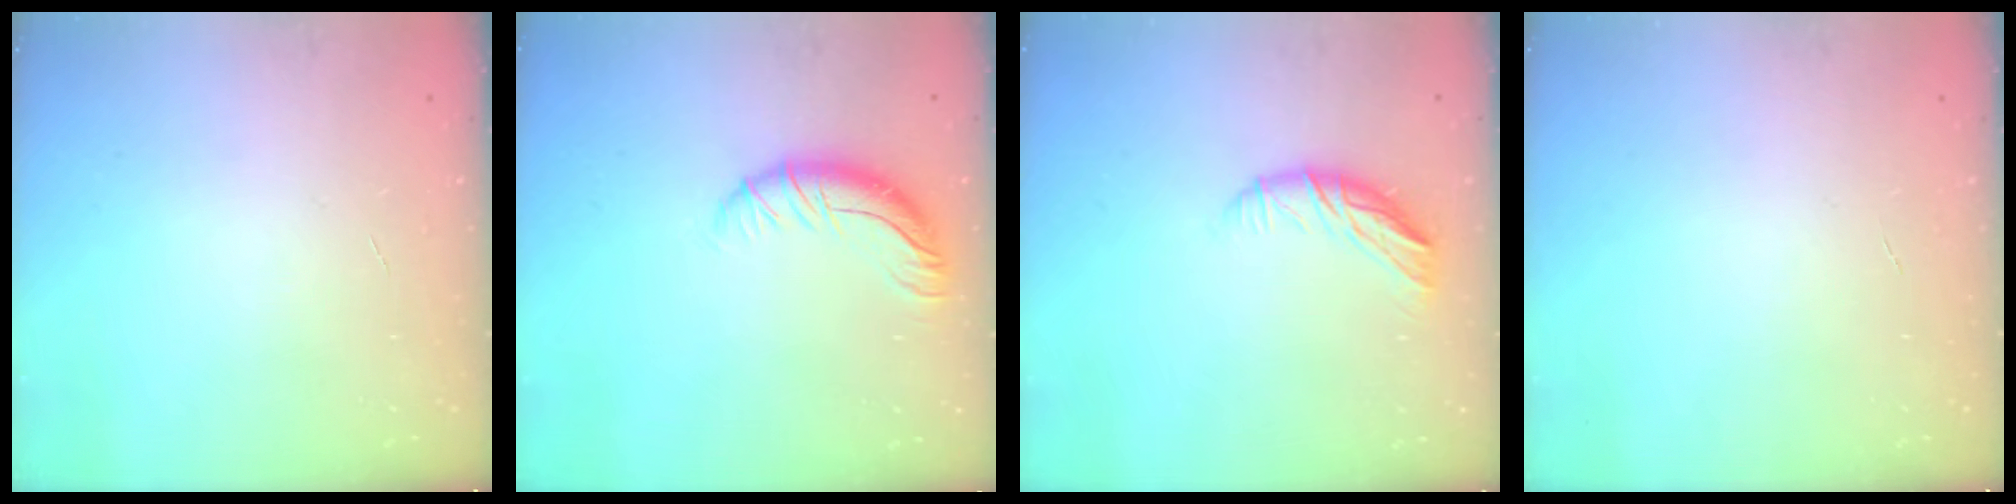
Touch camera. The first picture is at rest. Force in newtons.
{"total": 10.2, "press": 10.2, "slide": 0.7}
{"total": 10.1, "press": 10.0, "slide": 1.6}
{"total": 0.0}